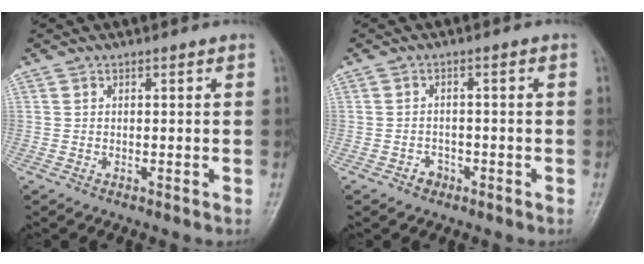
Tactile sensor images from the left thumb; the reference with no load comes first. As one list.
[{"total": 2.0, "force": [-1.3, 1.5, 0.5], "torque": [-0.003, 0.011, -0.021]}]